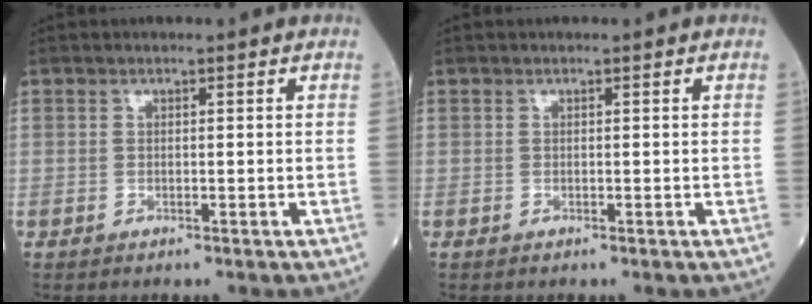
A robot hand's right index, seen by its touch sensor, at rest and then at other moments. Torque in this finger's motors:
{"motor_torque": [0.06, 0.00, 0.05, 0.02]}